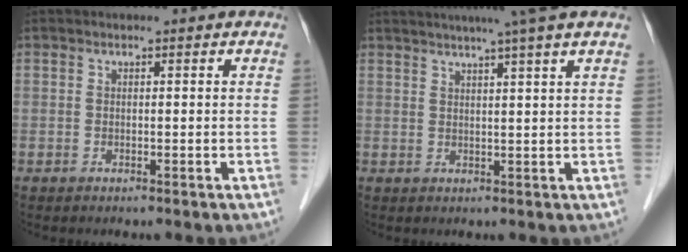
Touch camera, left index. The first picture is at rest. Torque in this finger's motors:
{"motor_torque": [0.26, -0.66, 0.24, 0.12]}